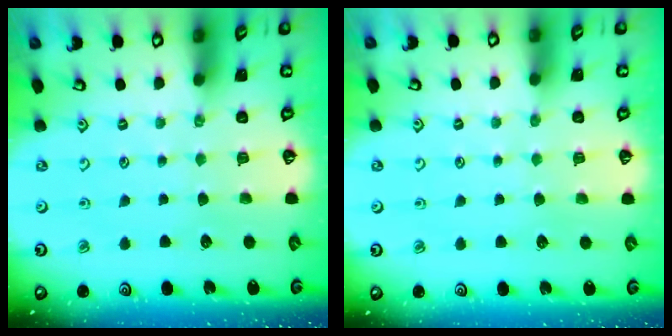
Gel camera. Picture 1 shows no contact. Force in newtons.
{"total": 0.8, "press": 0.8, "slide": 0.1}